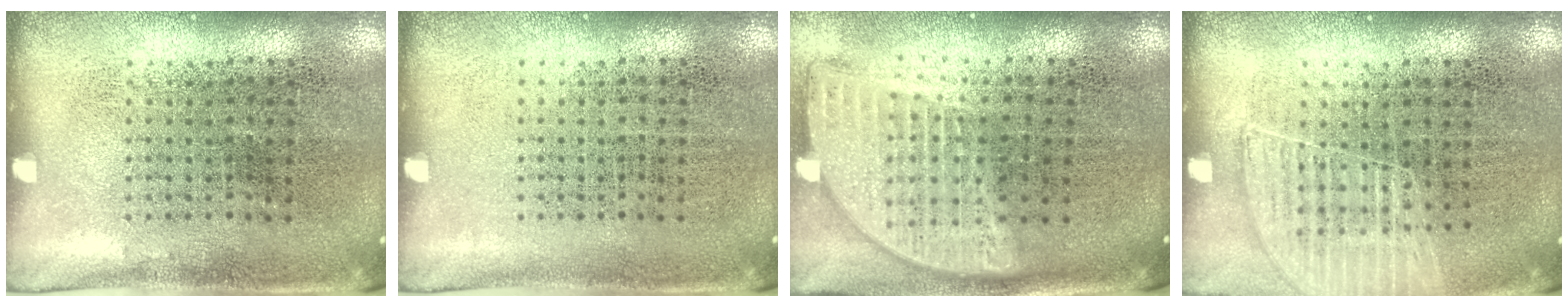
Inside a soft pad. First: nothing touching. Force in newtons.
{"total": 0.0}
{"total": 2.0, "press": 1.6, "slide": 1.2}
{"total": 1.1, "press": 1.1, "slide": 0.1}